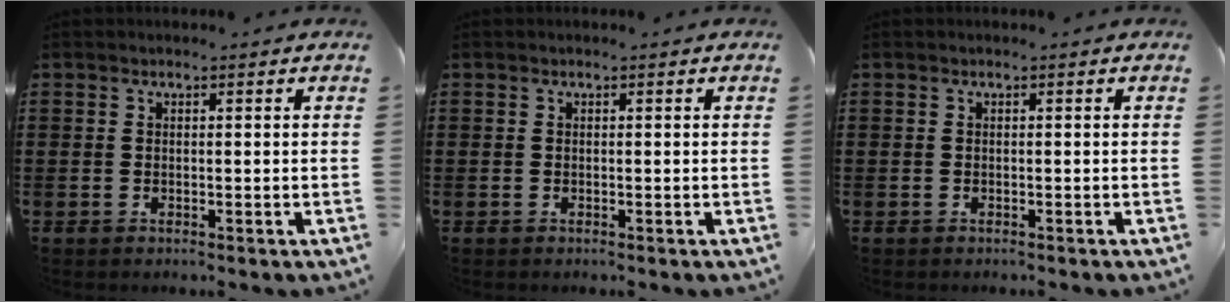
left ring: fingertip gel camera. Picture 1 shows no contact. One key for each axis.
{"total": 0.0}
{"total": 0.0}